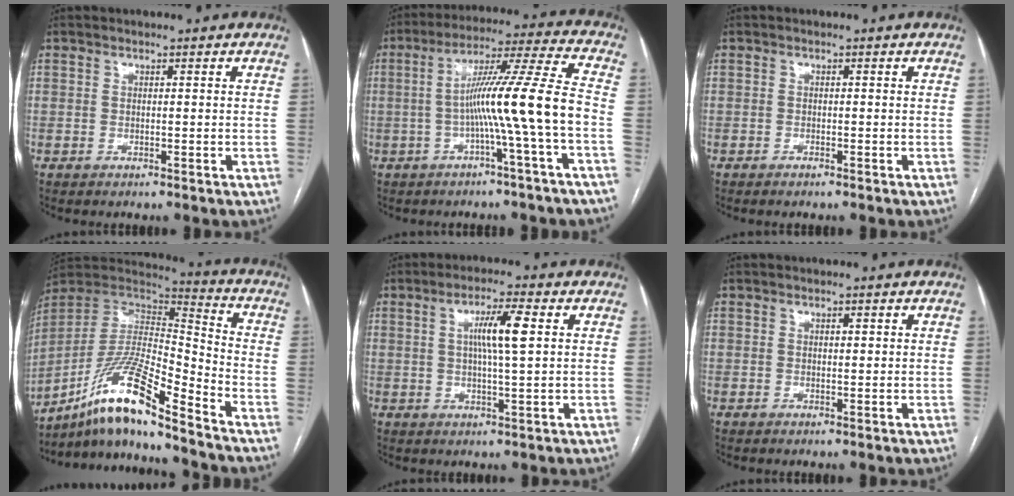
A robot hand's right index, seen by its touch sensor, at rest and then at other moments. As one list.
[{"total": 12.2, "force": [-2.8, -2.1, 11.7], "torque": [-0.197, 0.021, -0.048]}, {"total": 0.6, "force": [-0.6, 0.0, 0.2], "torque": [-0.008, -0.001, -0.008]}, {"total": 15.7, "force": [-11.9, 0.4, 10.1], "torque": [-0.194, 0.013, -0.219]}, {"total": 6.3, "force": [1.4, 0.1, 6.2], "torque": [-0.112, 0.004, 0.025]}, {"total": 0.6, "force": [0.3, 0.2, 0.5], "torque": [-0.007, 0.000, 0.004]}]